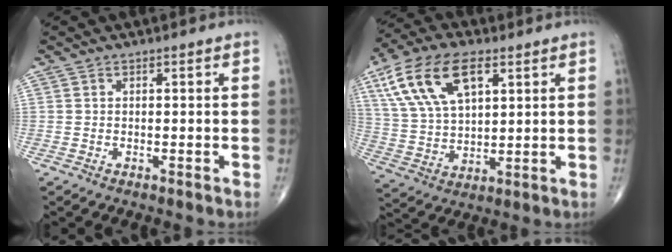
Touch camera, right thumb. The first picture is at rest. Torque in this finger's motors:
{"motor_torque": [-0.79, 1.53, 0.42, 0.15, 0.18]}